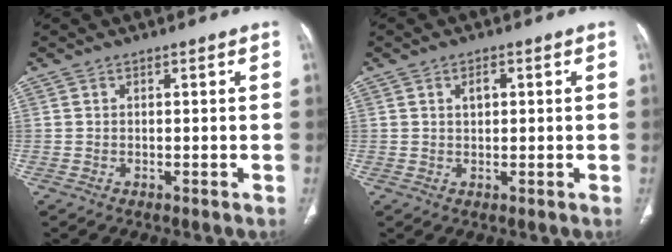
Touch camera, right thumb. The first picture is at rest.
{"total": 2.2, "force": [0.7, 1.3, 1.6], "torque": [-0.025, 0.001, 0.011]}